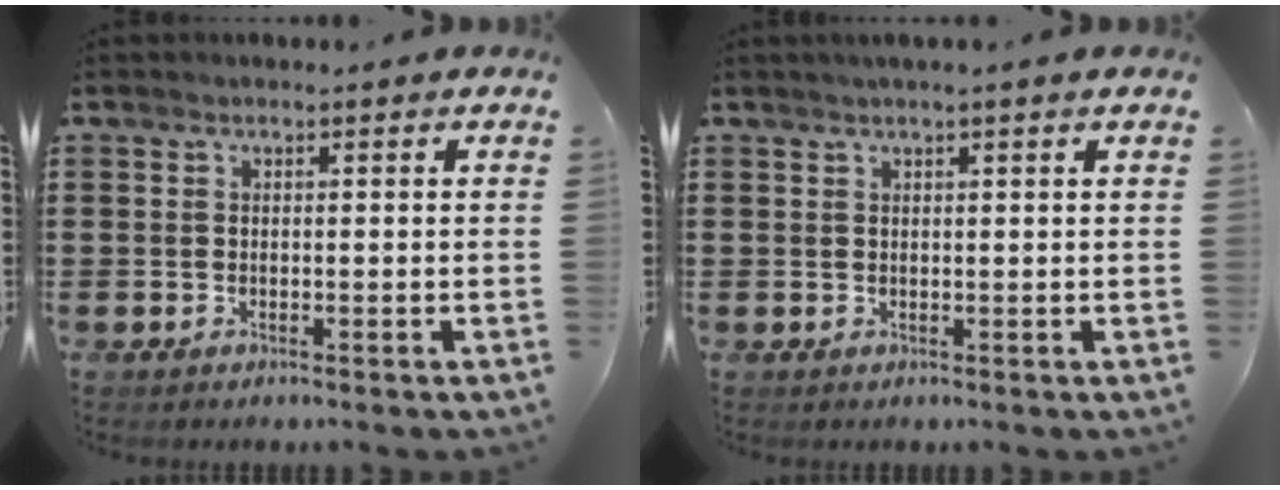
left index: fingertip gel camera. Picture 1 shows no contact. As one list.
[{"total": 1.0, "force": [0.8, -0.1, 0.7], "torque": [-0.012, 0.000, 0.015]}]